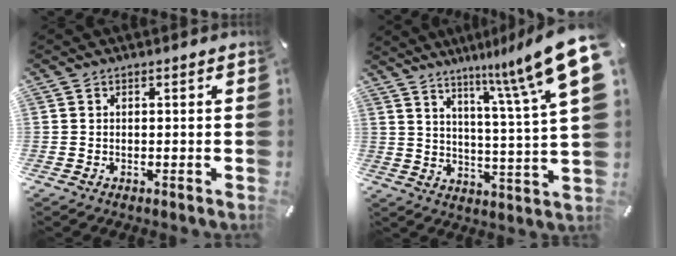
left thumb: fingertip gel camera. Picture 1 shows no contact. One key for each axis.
{"total": 15.7, "fx": 10.4, "fy": 1.6, "fz": 11.6, "tx": -0.188, "ty": -0.069, "tz": 0.164}